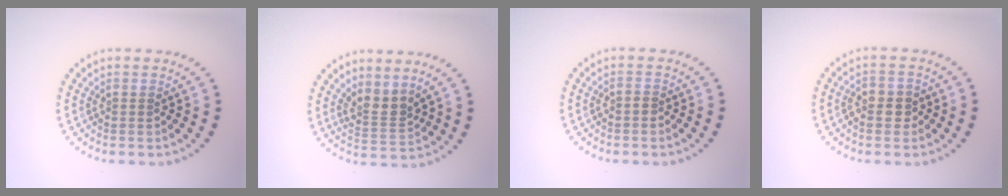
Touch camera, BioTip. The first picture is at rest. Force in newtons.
{"total": 2.6, "press": 1.9, "slide": 1.7}
{"total": 0.6, "press": 0.2, "slide": 0.6}
{"total": 2.1, "press": 2.0, "slide": 0.6}